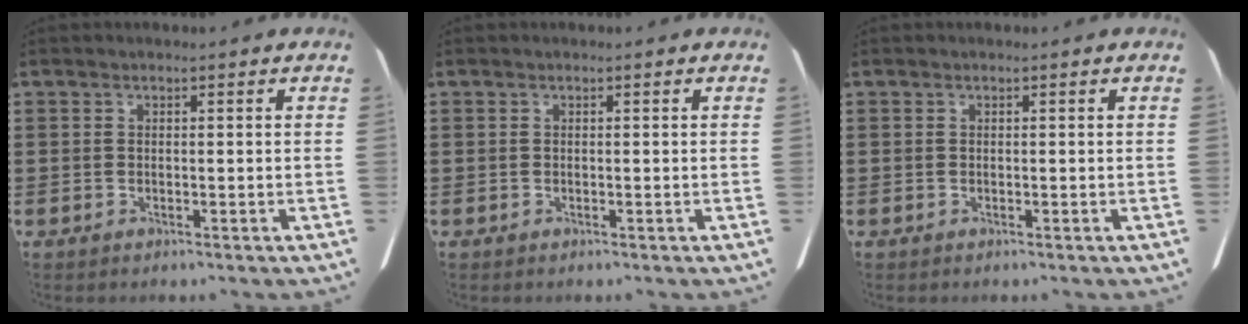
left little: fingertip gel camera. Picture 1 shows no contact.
{"total": 0.0}
{"total": 0.0}